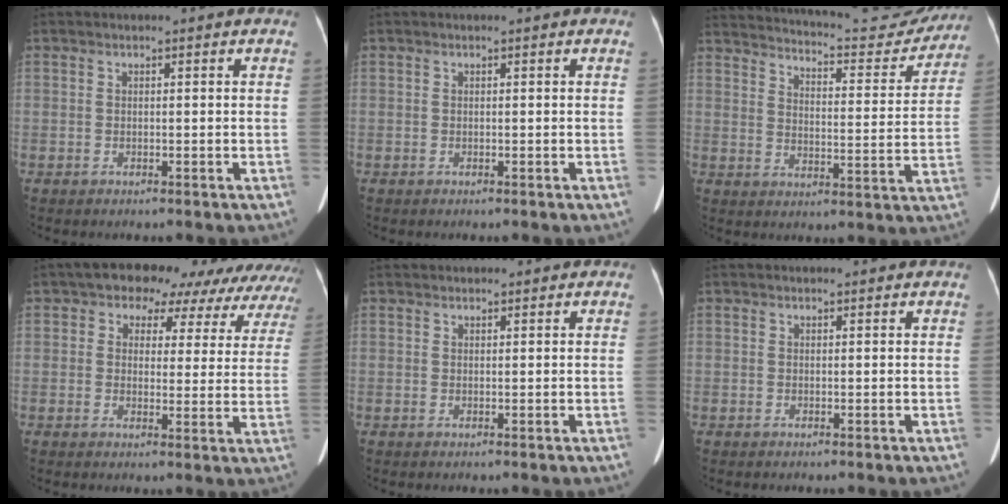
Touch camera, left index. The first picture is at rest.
{"total": 0.0}
{"total": 21.6, "force": [20.3, 3.3, 6.6], "torque": [-0.097, -0.045, 0.258]}
{"total": 15.4, "force": [13.2, 6.9, 3.8], "torque": [-0.001, 0.006, 0.121]}
{"total": 2.2, "force": [2.1, 0.6, 0.5], "torque": [-0.004, 0.006, 0.028]}
{"total": 2.5, "force": [2.3, 0.4, 0.8], "torque": [-0.011, 0.003, 0.024]}